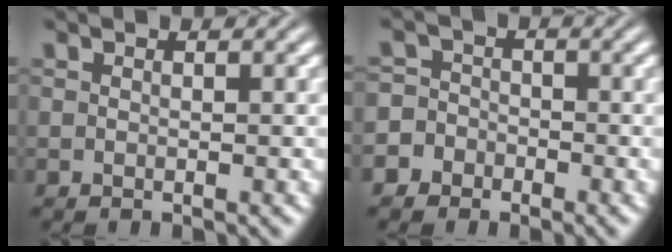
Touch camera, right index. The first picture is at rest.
{"total": 4.9, "force": [-2.3, 4.3, 0.5], "torque": [-0.008, -0.015, -0.045]}